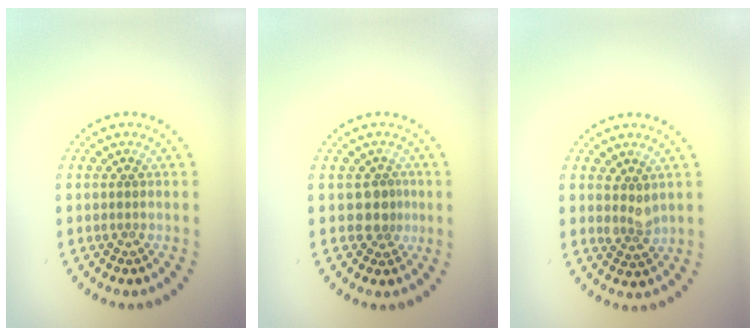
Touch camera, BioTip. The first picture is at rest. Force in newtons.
{"total": 2.1, "press": 1.6, "slide": 1.2}
{"total": 1.8, "press": 1.5, "slide": 0.9}